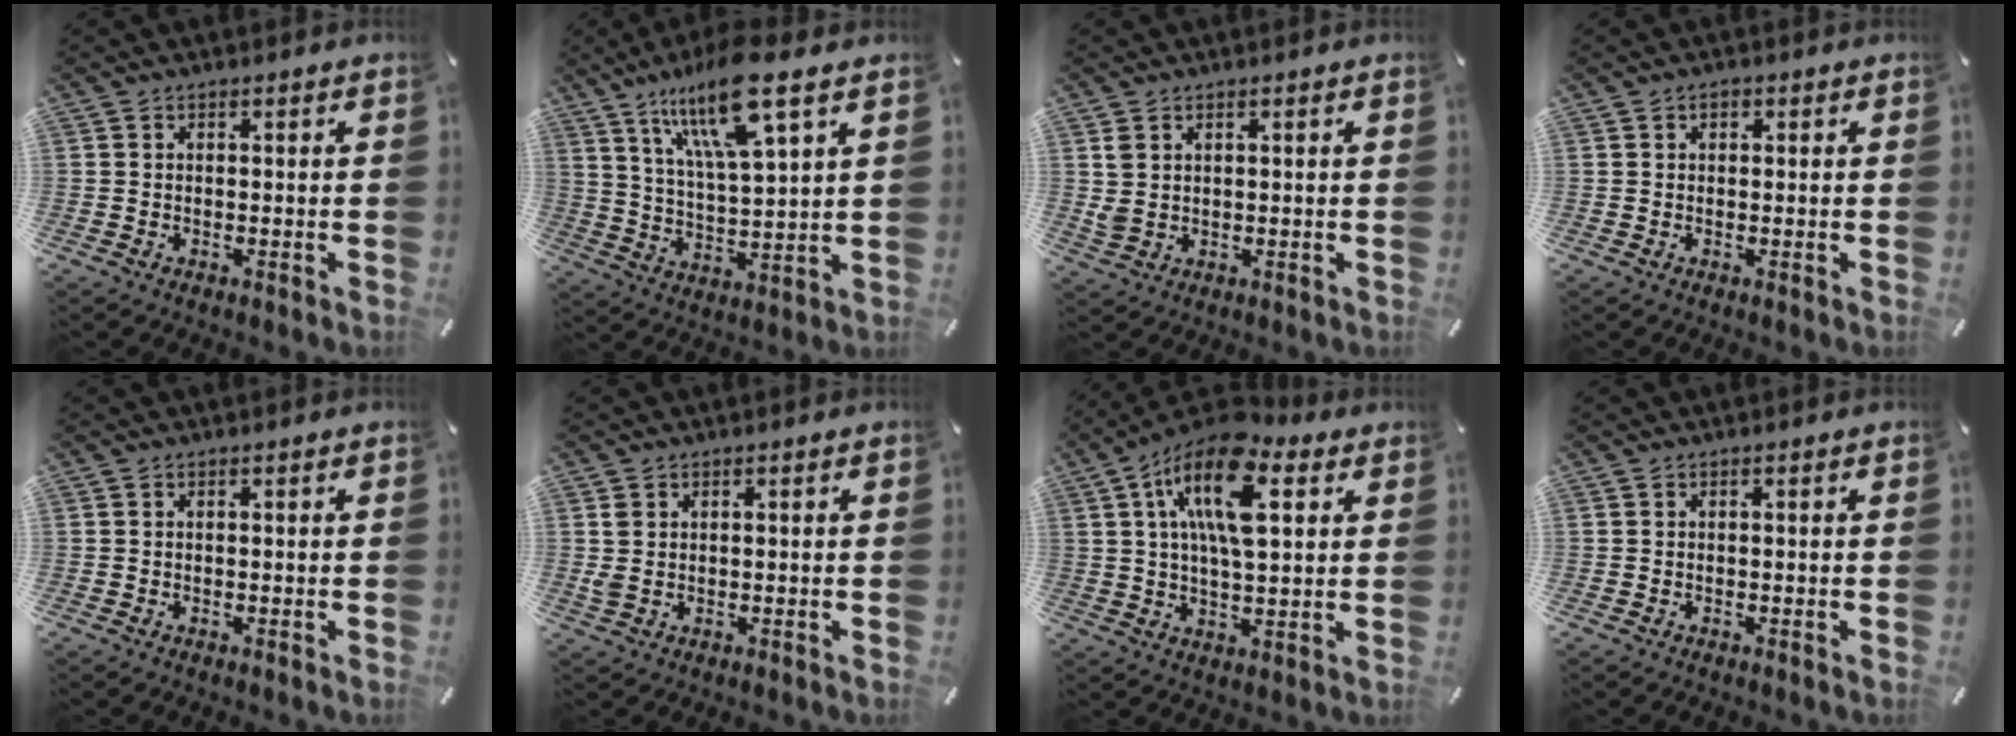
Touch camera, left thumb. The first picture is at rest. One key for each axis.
{"total": 16.1, "fx": 10.4, "fy": 4.2, "fz": 11.6, "tx": -0.230, "ty": -0.037, "tz": 0.174}
{"total": 3.2, "fx": 1.4, "fy": 2.4, "fz": 1.6, "tx": -0.033, "ty": 0.002, "tz": 0.028}
{"total": 1.1, "fx": 0.5, "fy": 0.8, "fz": 0.6, "tx": -0.013, "ty": 0.005, "tz": 0.007}
{"total": 0.0}
{"total": 2.0, "fx": 0.7, "fy": 1.5, "fz": 1.1, "tx": -0.014, "ty": 0.000, "tz": 0.011}
{"total": 17.0, "fx": 6.9, "fy": 7.8, "fz": 13.4, "tx": -0.250, "ty": -0.012, "tz": 0.115}
{"total": 0.0}